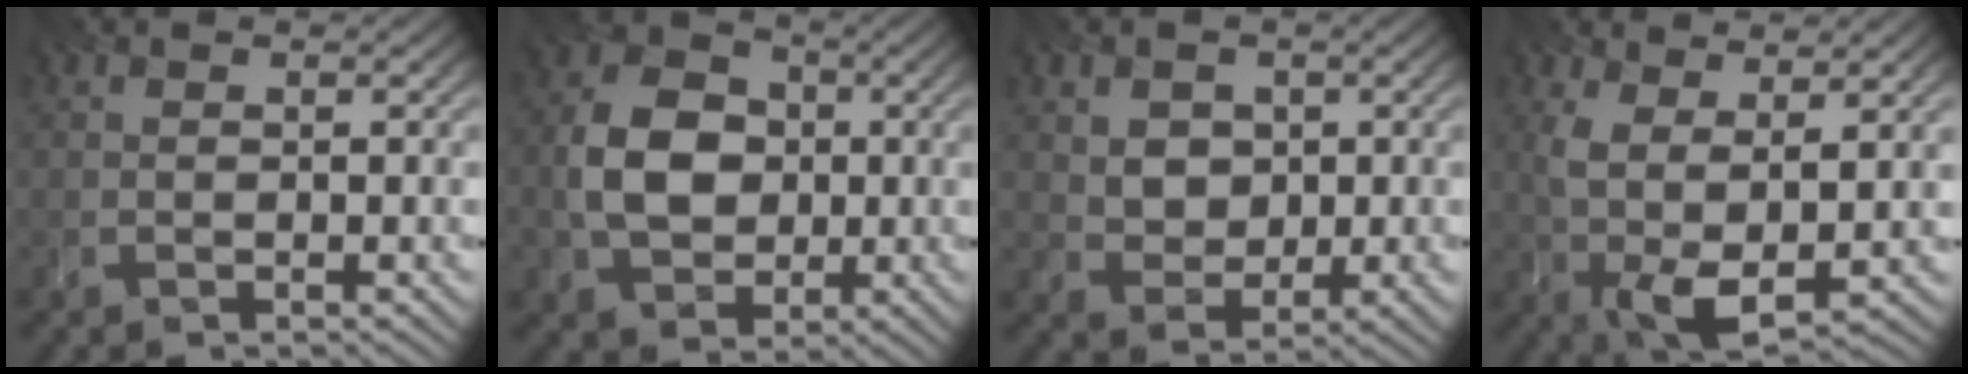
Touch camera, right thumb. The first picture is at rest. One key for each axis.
{"total": 8.0, "fx": -0.4, "fy": 6.4, "fz": 4.8, "tx": -0.104, "ty": 0.003, "tz": -0.016}
{"total": 3.9, "fx": 1.2, "fy": 3.2, "fz": 1.9, "tx": -0.049, "ty": -0.007, "tz": 0.017}
{"total": 7.3, "fx": 1.3, "fy": 2.8, "fz": 6.6, "tx": -0.142, "ty": -0.006, "tz": 0.025}